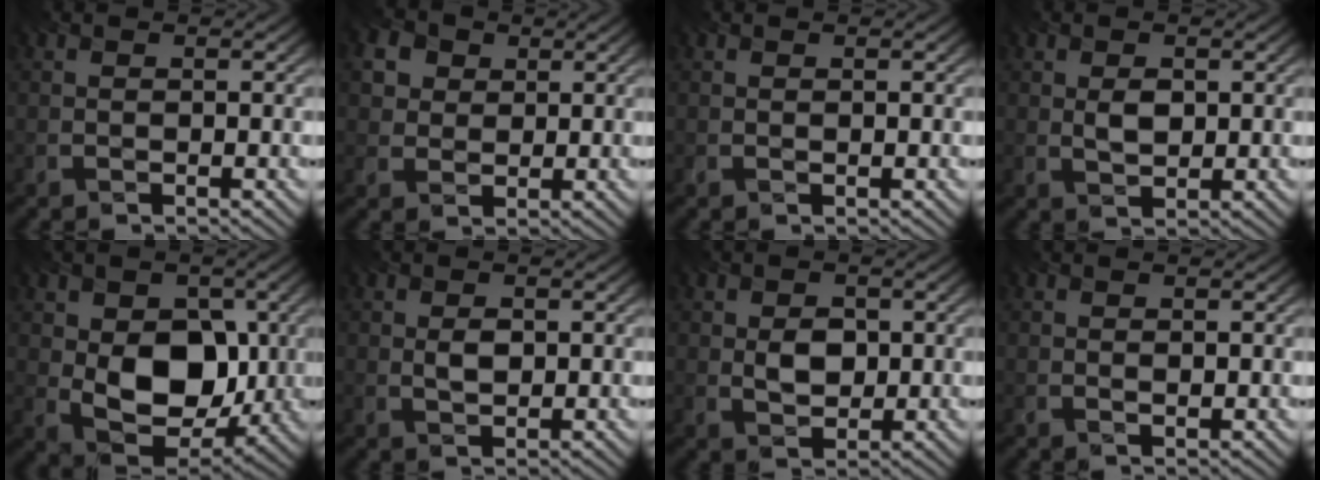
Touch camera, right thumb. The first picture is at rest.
{"total": 5.2, "force": [2.1, 4.4, 2.0], "torque": [-0.088, 0.002, 0.041]}
{"total": 0.0}
{"total": 1.9, "force": [0.0, 1.3, 1.4], "torque": [-0.030, -0.002, 0.004]}
{"total": 10.4, "force": [-0.1, 7.5, 7.2], "torque": [-0.128, -0.018, -0.007]}
{"total": 1.5, "force": [-0.1, 1.0, 1.1], "torque": [-0.024, -0.003, 0.001]}
{"total": 2.9, "force": [-0.3, 2.3, 1.8], "torque": [-0.036, -0.005, -0.003]}
{"total": 0.5, "force": [0.3, 0.1, 0.4], "torque": [-0.004, -0.003, 0.008]}